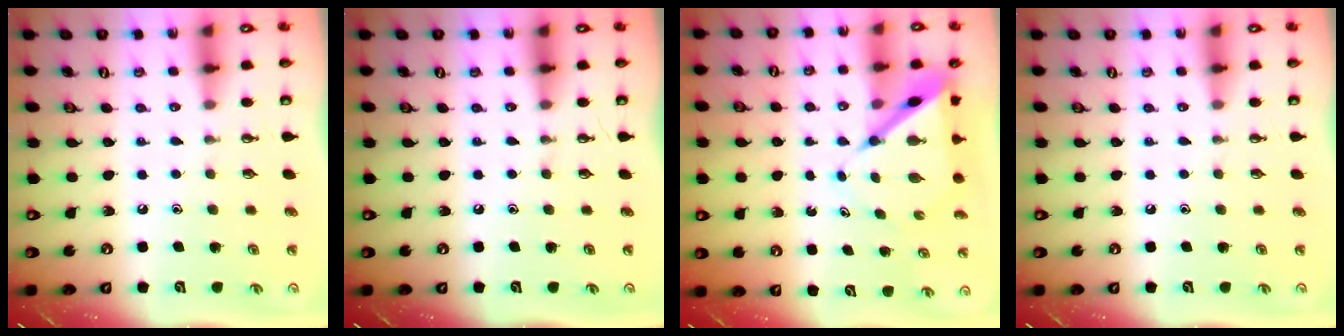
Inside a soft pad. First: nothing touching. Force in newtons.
{"total": 0.0}
{"total": 7.0, "press": 7.0, "slide": 0.6}
{"total": 0.0}